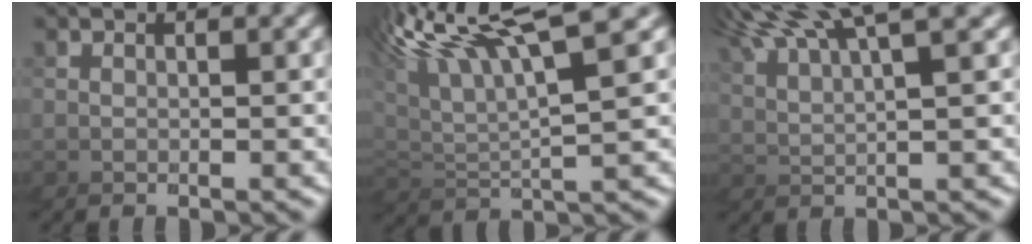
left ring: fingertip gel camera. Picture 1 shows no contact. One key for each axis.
{"total": 3.1, "fx": 2.8, "fy": -1.3, "fz": 0.3, "tx": -0.042, "ty": 0.035, "tz": 0.033}
{"total": 4.6, "fx": 4.4, "fy": 0.6, "fz": 1.1, "tx": -0.065, "ty": 0.022, "tz": 0.063}